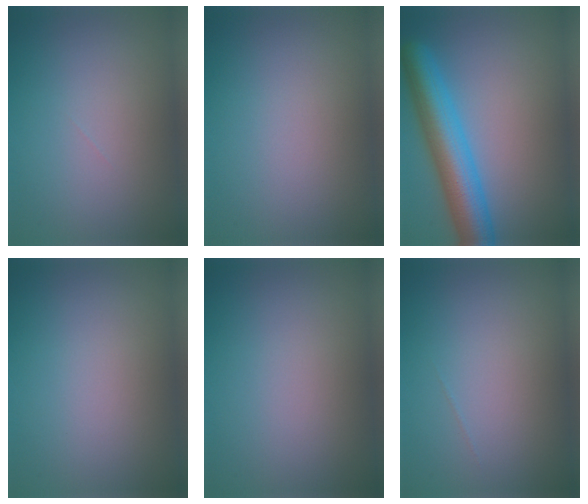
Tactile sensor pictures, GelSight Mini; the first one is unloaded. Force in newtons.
{"total": 0.0}
{"total": 7.5, "press": 7.5, "slide": 0.3}
{"total": 0.0}
{"total": 0.0}
{"total": 0.0}